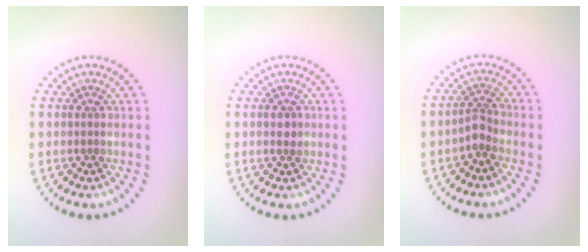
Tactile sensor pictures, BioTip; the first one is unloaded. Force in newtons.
{"total": 1.1, "press": 1.1, "slide": 0.1}
{"total": 1.9, "press": 1.4, "slide": 1.3}